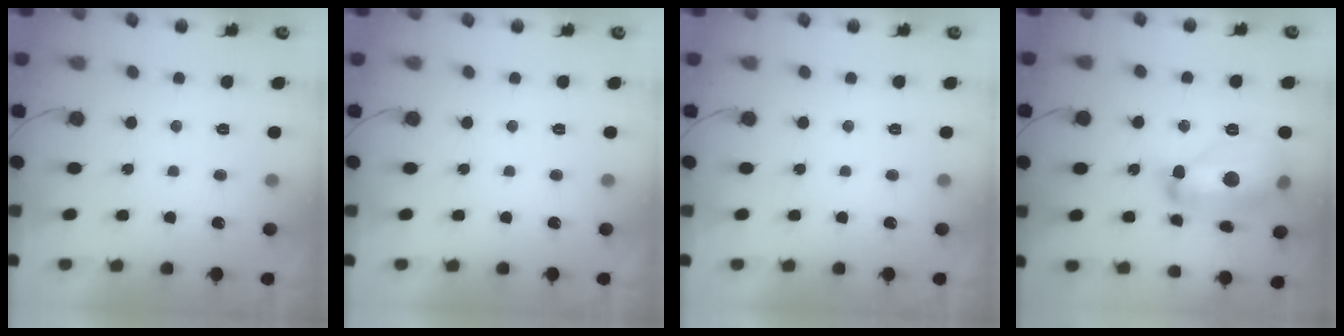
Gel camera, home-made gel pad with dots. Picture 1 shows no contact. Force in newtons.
{"total": 0.0}
{"total": 0.0}
{"total": 18.0, "press": 18.0, "slide": 1.0}